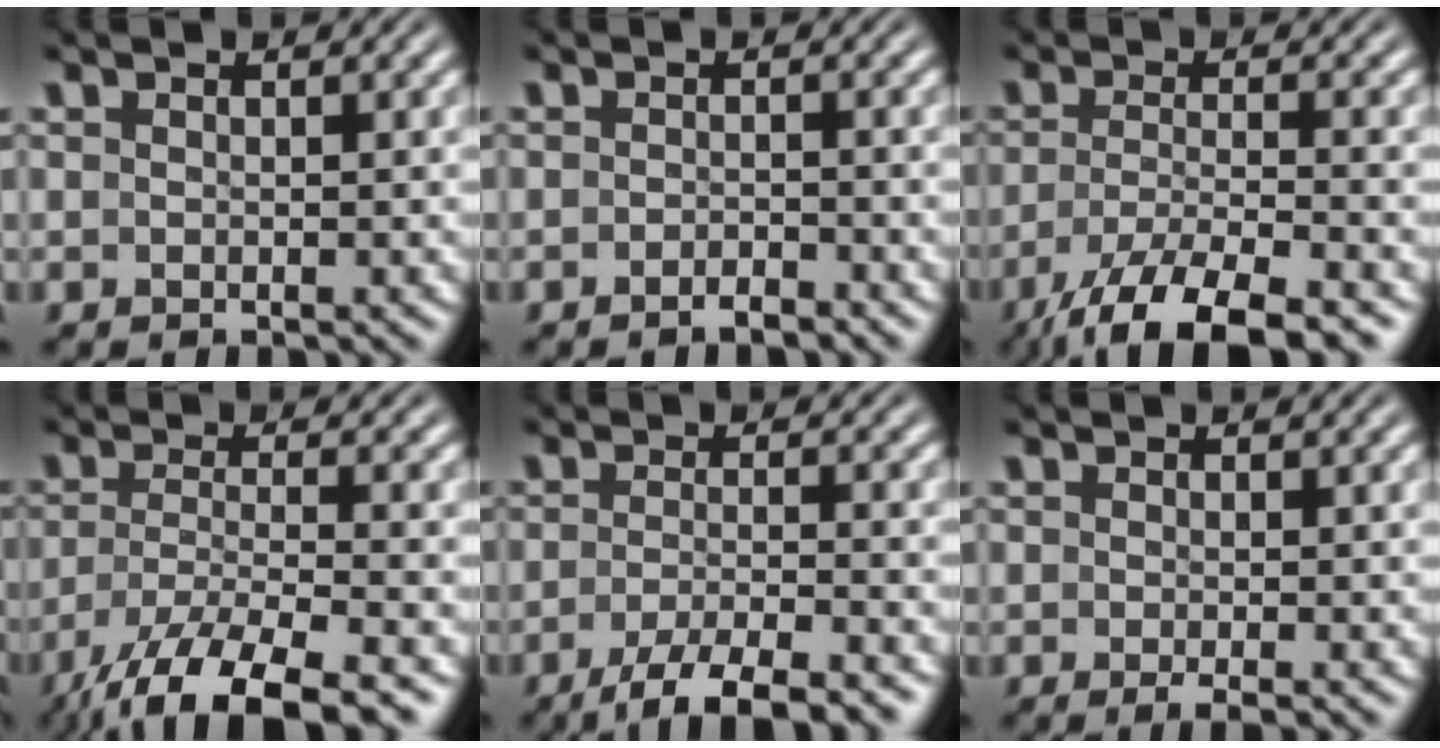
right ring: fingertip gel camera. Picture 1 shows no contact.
{"total": 1.6, "force": [-1.5, -0.3, 0.3], "torque": [-0.005, -0.001, -0.025]}
{"total": 8.1, "force": [-5.6, 2.5, 5.3], "torque": [-0.096, -0.033, -0.064]}
{"total": 9.1, "force": [-5.7, 3.1, 6.3], "torque": [-0.121, -0.043, -0.060]}
{"total": 6.3, "force": [-4.9, 1.3, 3.7], "torque": [-0.057, -0.018, -0.068]}
{"total": 1.3, "force": [-0.7, 0.1, 1.1], "torque": [-0.011, -0.004, -0.009]}